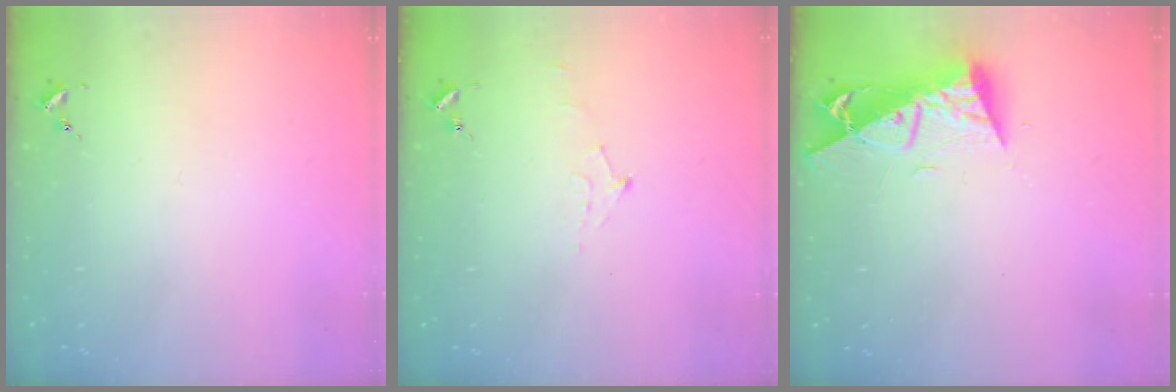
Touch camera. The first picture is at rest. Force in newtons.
{"total": 5.2, "press": 5.2, "slide": 0.6}
{"total": 9.3, "press": 9.2, "slide": 1.1}